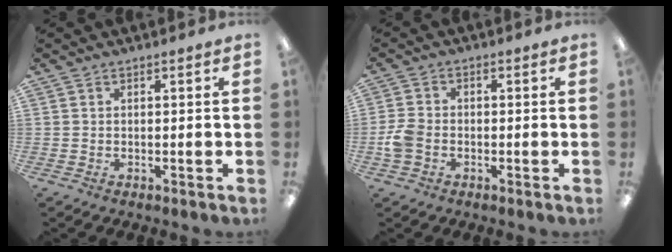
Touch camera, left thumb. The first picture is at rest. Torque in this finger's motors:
{"motor_torque": [-0.08, 0.13, -0.09, -0.04, 0.01]}